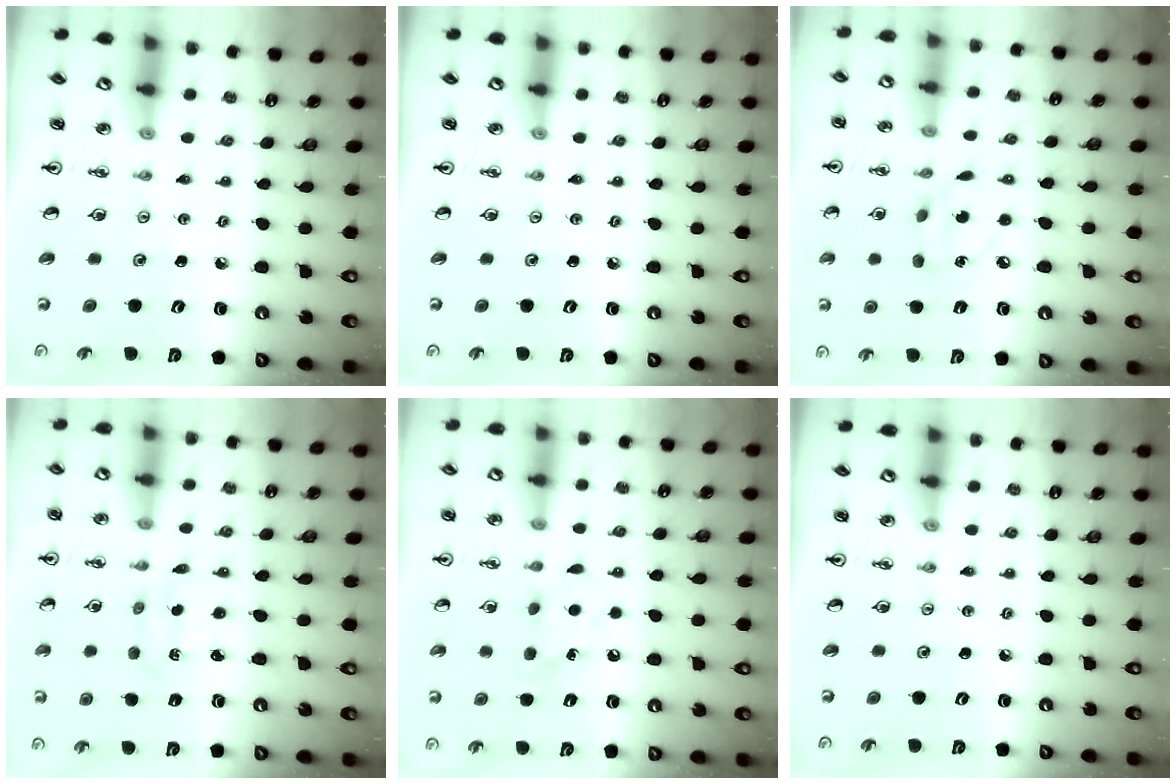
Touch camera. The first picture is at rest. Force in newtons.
{"total": 0.0}
{"total": 7.3, "press": 7.3, "slide": 0.3}
{"total": 2.1, "press": 2.1, "slide": 0.4}
{"total": 5.9, "press": 5.9, "slide": 0.7}
{"total": 0.0}